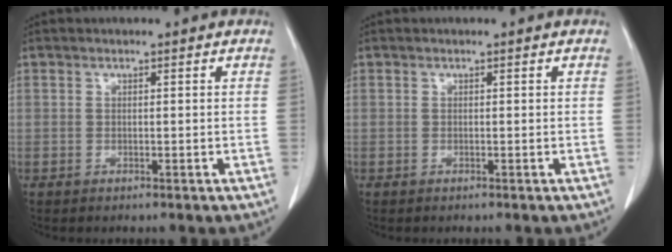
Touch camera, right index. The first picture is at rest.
{"total": 0.0}